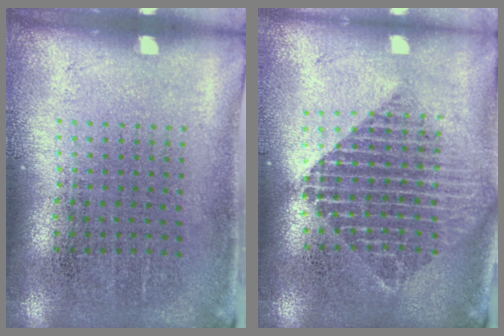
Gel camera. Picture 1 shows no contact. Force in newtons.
{"total": 2.0, "press": 1.6, "slide": 1.2}